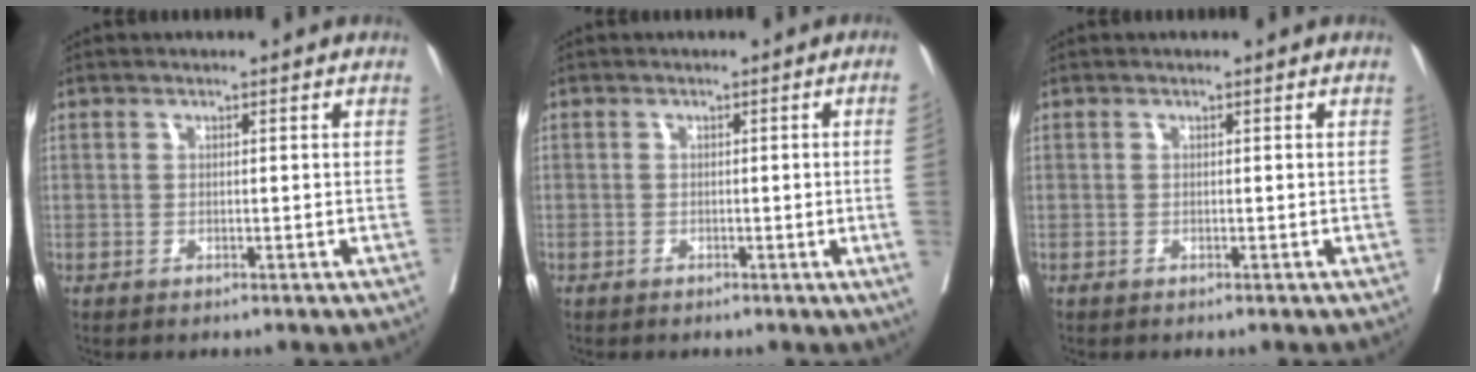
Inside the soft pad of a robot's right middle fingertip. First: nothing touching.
{"total": 3.1, "force": [-0.6, -1.2, 2.8], "torque": [-0.035, -0.005, -0.008]}
{"total": 0.0}